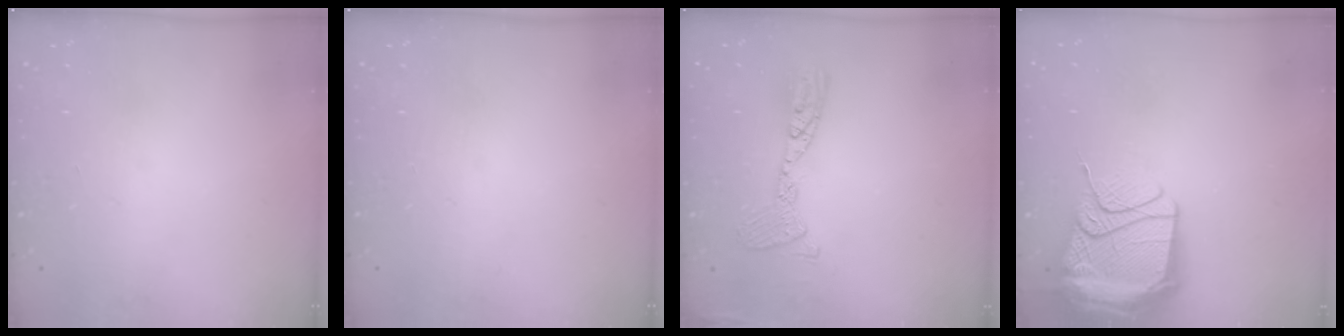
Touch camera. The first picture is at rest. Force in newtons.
{"total": 0.0}
{"total": 12.0, "press": 11.9, "slide": 1.1}
{"total": 24.0, "press": 20.5, "slide": 12.5}